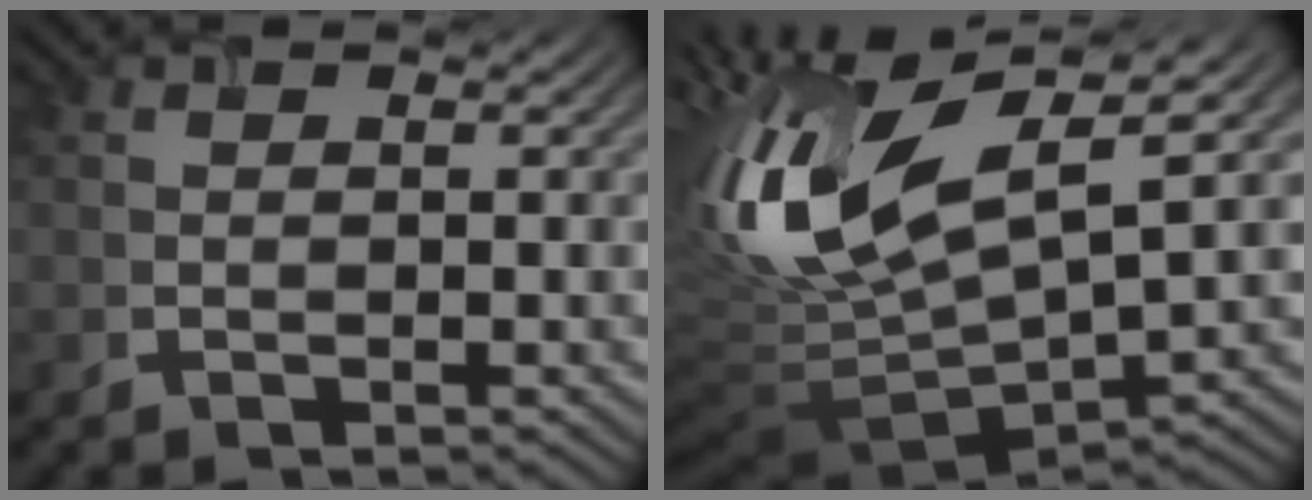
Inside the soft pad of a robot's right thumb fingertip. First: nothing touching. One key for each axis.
{"total": 16.9, "fx": 3.3, "fy": 5.8, "fz": 15.5, "tx": -0.335, "ty": 0.011, "tz": 0.066}